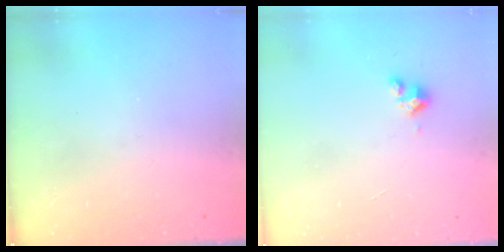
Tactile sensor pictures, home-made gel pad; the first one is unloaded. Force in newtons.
{"total": 5.0, "press": 5.0, "slide": 0.4}